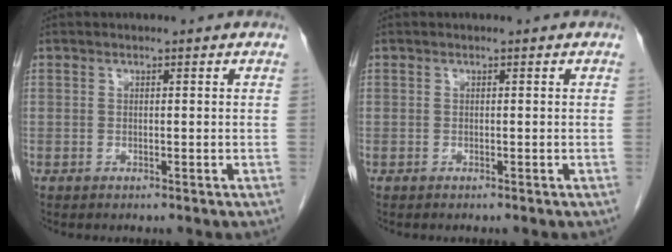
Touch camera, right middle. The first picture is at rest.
{"total": 0.0}